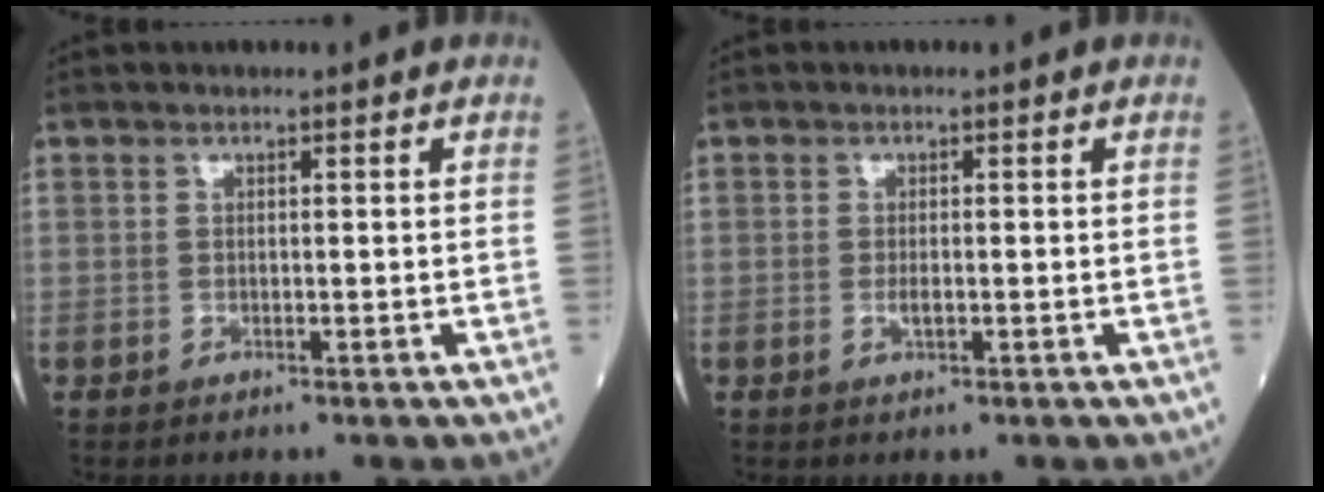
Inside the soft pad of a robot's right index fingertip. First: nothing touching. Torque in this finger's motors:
{"motor_torque": [0.11, -0.07, 0.16, 0.04]}